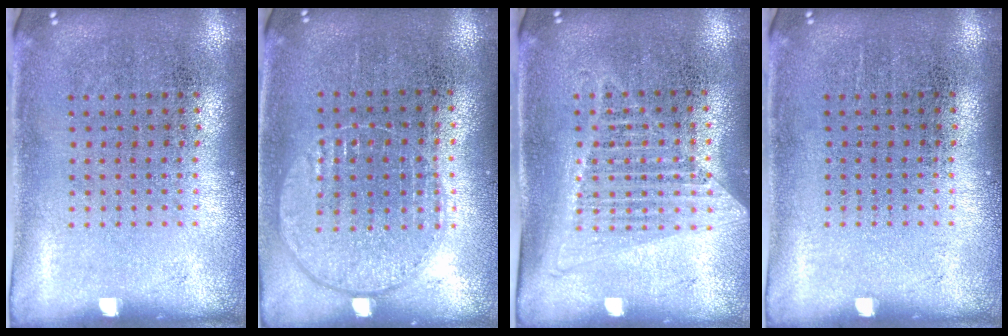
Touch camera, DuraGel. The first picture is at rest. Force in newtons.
{"total": 0.9, "press": 0.9, "slide": 0.4}
{"total": 1.3, "press": 1.2, "slide": 0.5}
{"total": 0.0}